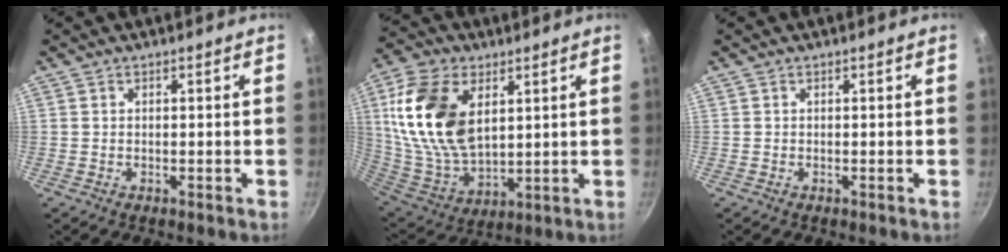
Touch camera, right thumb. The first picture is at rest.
{"total": 20.5, "force": [5.8, 12.3, 15.4], "torque": [-0.287, -0.022, 0.122]}
{"total": 0.0}